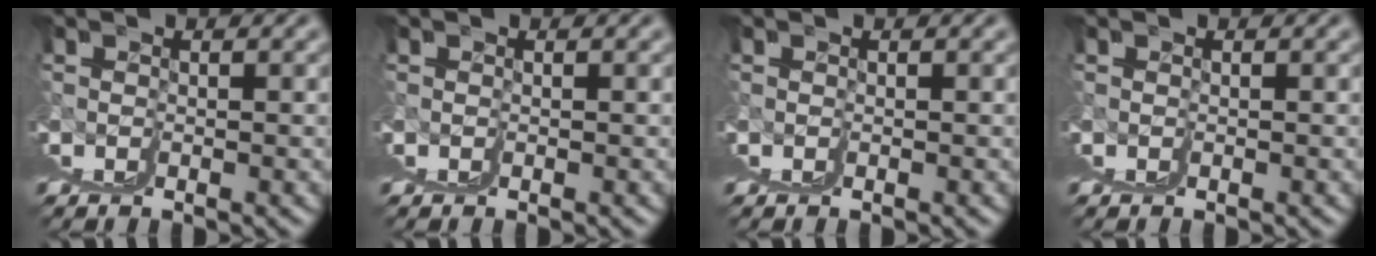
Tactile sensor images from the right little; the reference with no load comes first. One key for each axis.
{"total": 0.0}
{"total": 0.0}
{"total": 0.0}